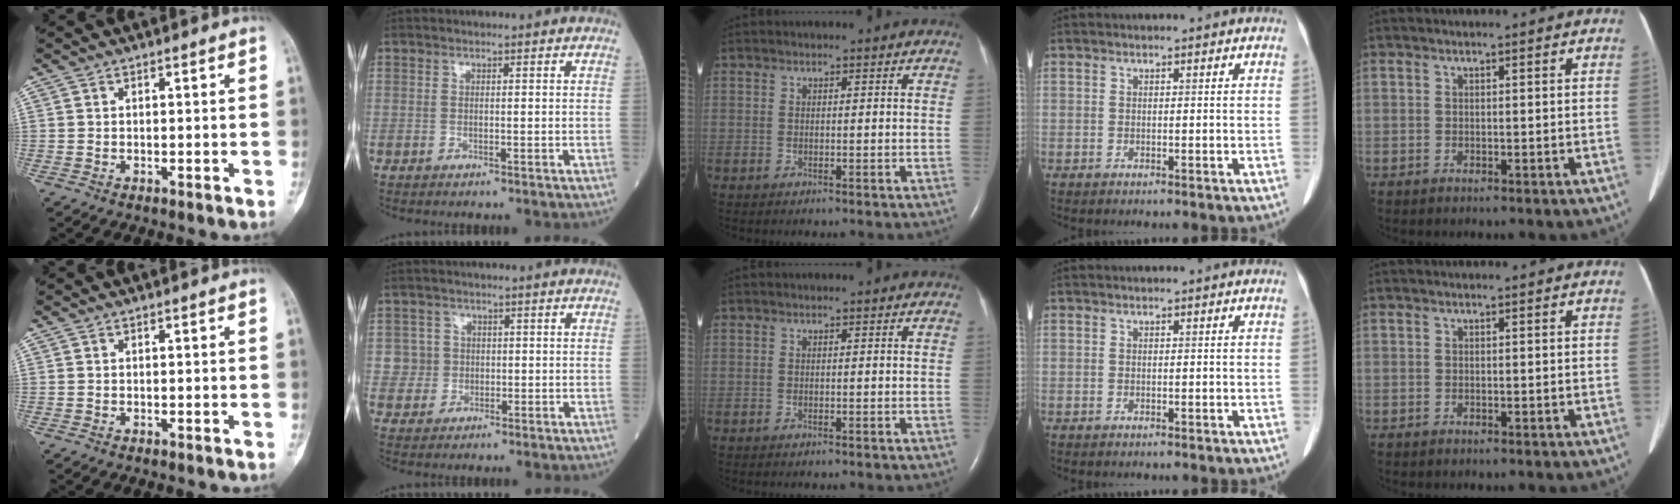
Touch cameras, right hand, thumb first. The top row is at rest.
{"index": {"total": 3.3, "force": [0.2, 3.3, -0.3], "torque": [0.020, 0.009, 0.005]}}